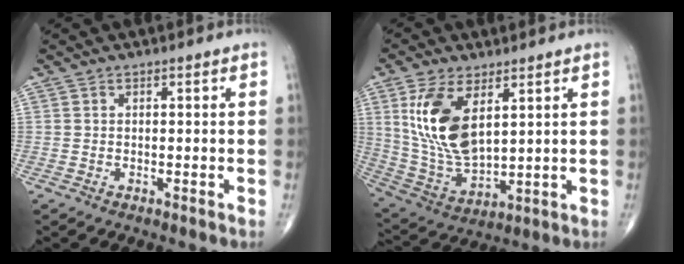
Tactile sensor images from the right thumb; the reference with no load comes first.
{"total": 14.8, "force": [5.0, 7.2, 11.9], "torque": [-0.233, -0.022, 0.112]}